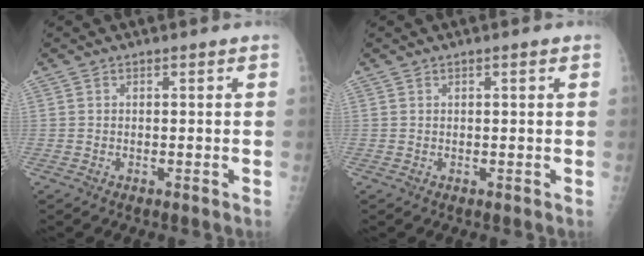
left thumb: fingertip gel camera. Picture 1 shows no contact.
{"total": 0.8, "force": [0.4, 0.1, 0.7], "torque": [-0.009, 0.001, 0.007]}